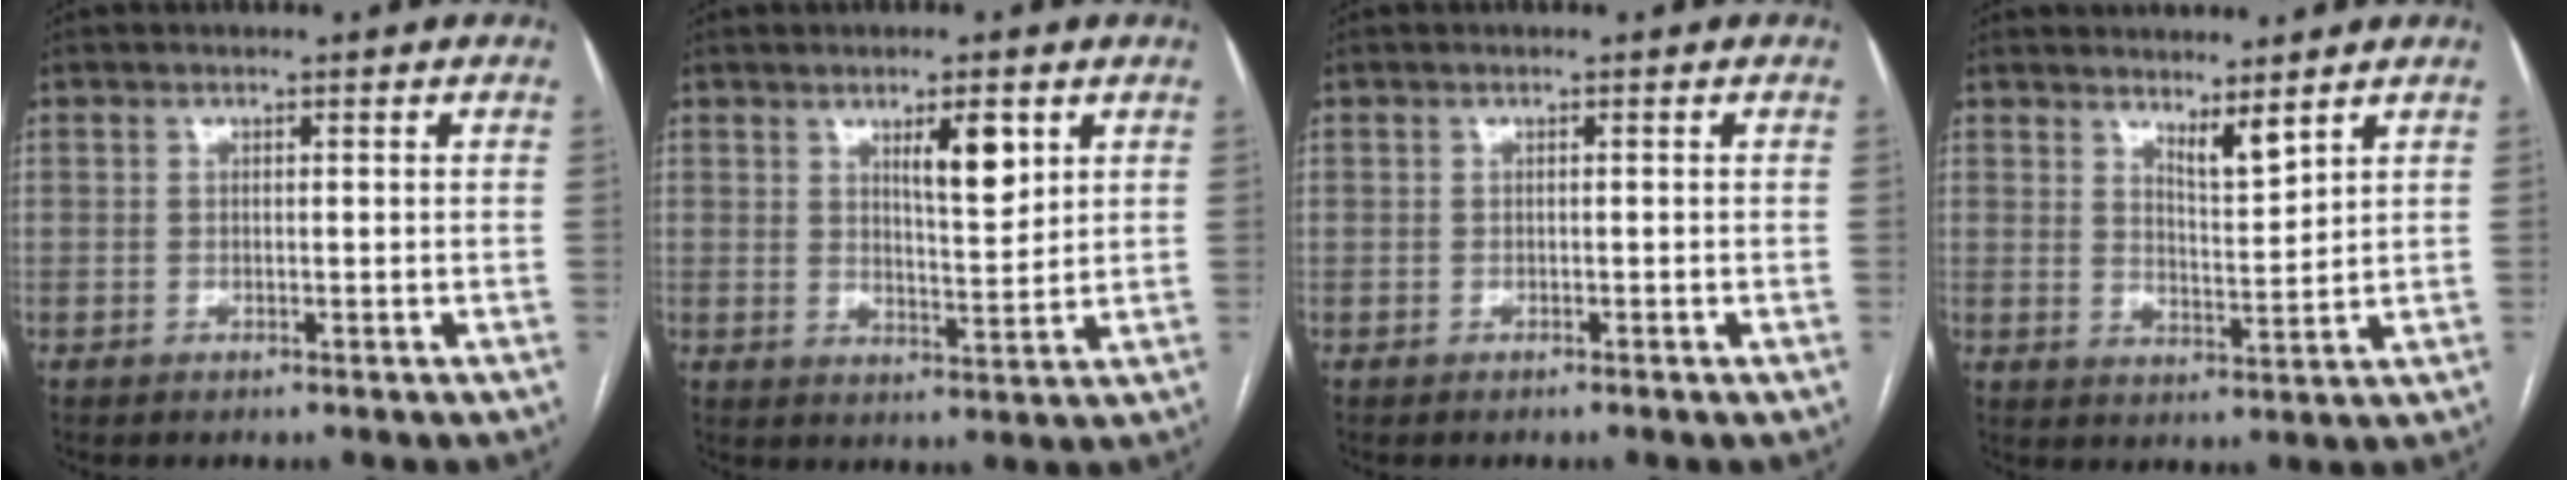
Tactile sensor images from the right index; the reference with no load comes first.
{"total": 5.9, "force": [2.9, 1.3, 5.0], "torque": [-0.082, -0.004, 0.050]}
{"total": 0.0}
{"total": 3.8, "force": [3.2, 0.1, 2.0], "torque": [-0.039, -0.021, 0.064]}